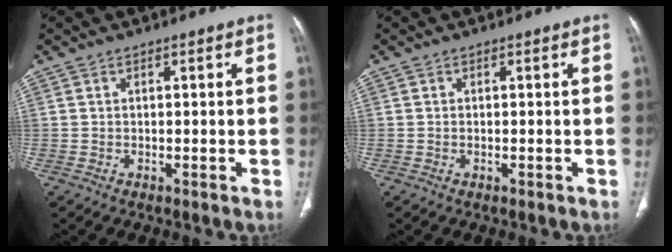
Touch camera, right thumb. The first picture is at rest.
{"total": 0.0}